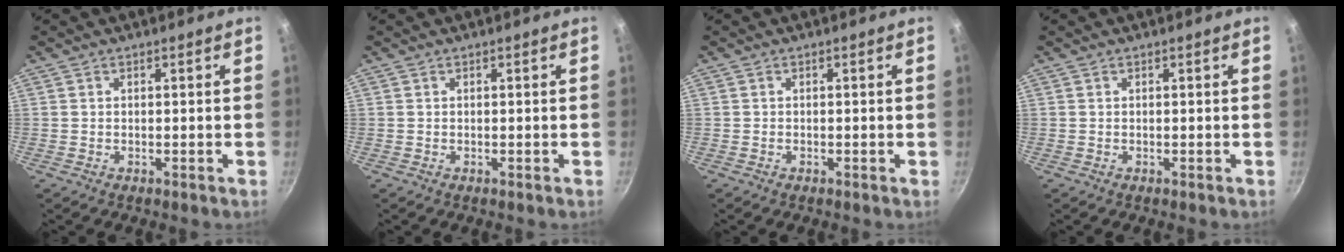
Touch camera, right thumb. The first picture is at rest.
{"total": 0.0}
{"total": 0.0}
{"total": 0.0}